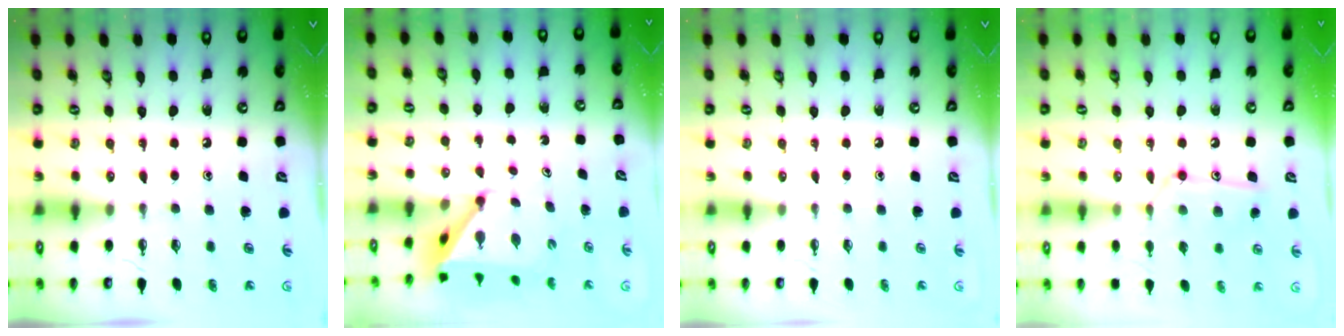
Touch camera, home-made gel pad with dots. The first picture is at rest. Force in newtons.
{"total": 4.3, "press": 4.3, "slide": 0.4}
{"total": 0.0}
{"total": 12.9, "press": 12.9, "slide": 0.8}